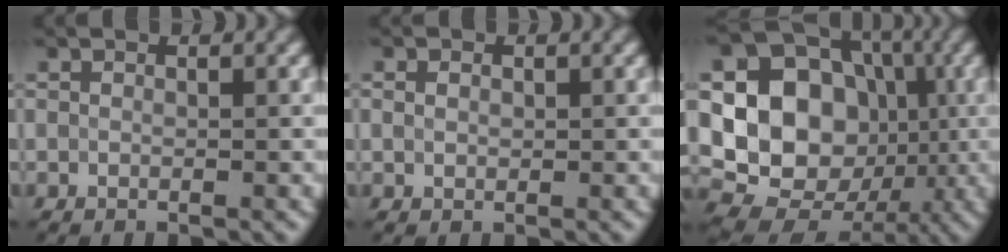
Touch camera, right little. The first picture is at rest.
{"total": 0.9, "force": [0.3, 0.7, 0.6], "torque": [-0.013, 0.006, 0.002]}
{"total": 14.5, "force": [-0.4, 12.1, 8.0], "torque": [-0.134, 0.003, -0.032]}